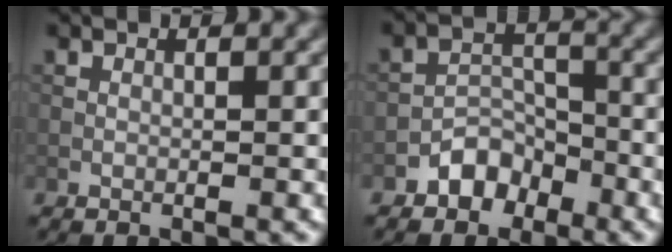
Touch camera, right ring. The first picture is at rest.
{"total": 3.1, "force": [-2.2, 1.9, 1.1], "torque": [-0.007, 0.011, -0.040]}